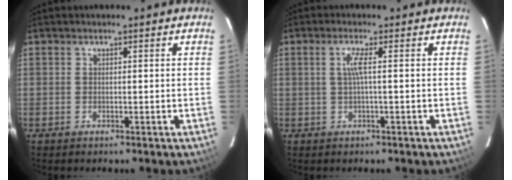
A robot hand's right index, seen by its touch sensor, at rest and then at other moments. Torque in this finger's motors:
{"motor_torque": [0.05, -0.01, 0.08, 0.07]}